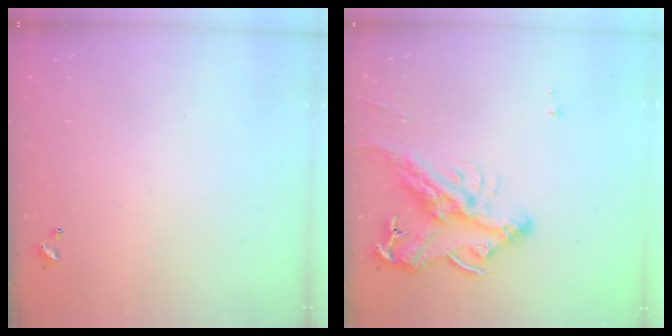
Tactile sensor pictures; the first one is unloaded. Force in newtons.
{"total": 16.1, "press": 16.0, "slide": 2.4}